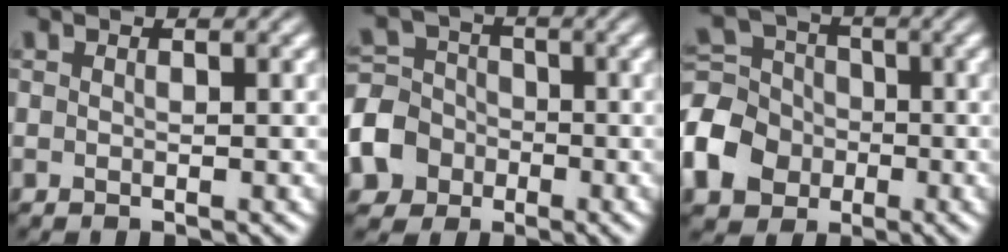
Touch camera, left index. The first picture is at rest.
{"total": 6.5, "force": [-2.5, 5.7, 1.9], "torque": [-0.043, -0.004, -0.071]}
{"total": 7.6, "force": [-2.6, 6.3, 3.5], "torque": [-0.088, 0.010, -0.074]}